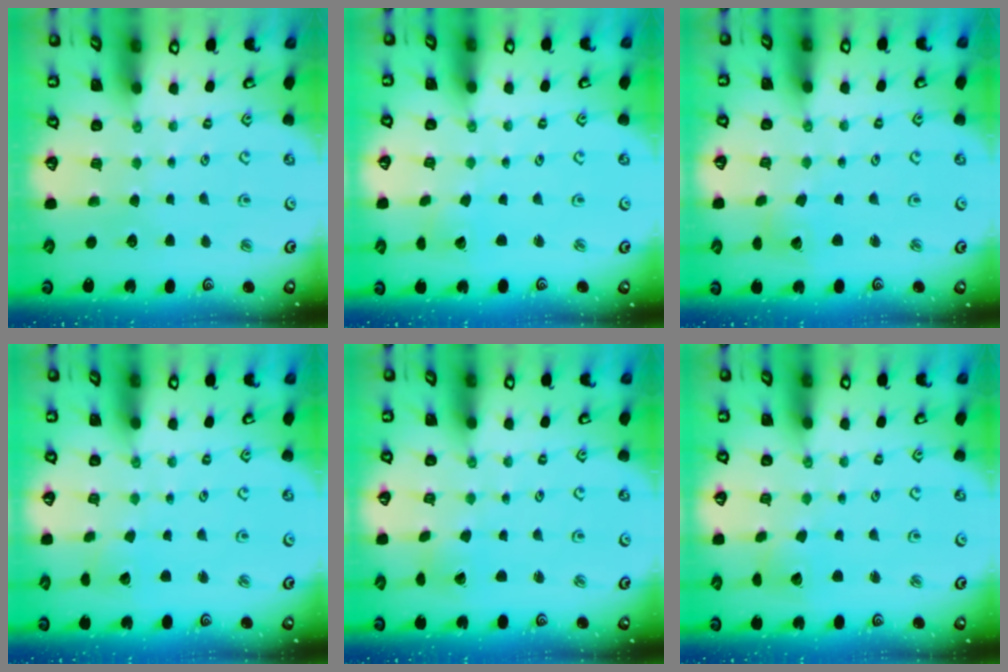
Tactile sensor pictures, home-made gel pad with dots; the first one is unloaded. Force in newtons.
{"total": 1.5, "press": 1.5, "slide": 0.0}
{"total": 2.2, "press": 2.2, "slide": 0.3}
{"total": 2.5, "press": 2.5, "slide": 0.2}
{"total": 0.0}
{"total": 2.3, "press": 2.3, "slide": 0.3}